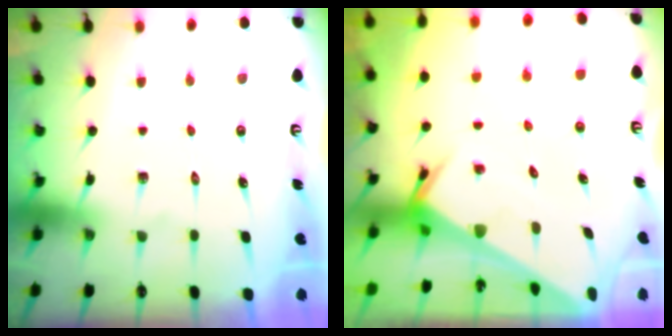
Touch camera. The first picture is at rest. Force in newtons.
{"total": 3.0, "press": 3.0, "slide": 0.3}